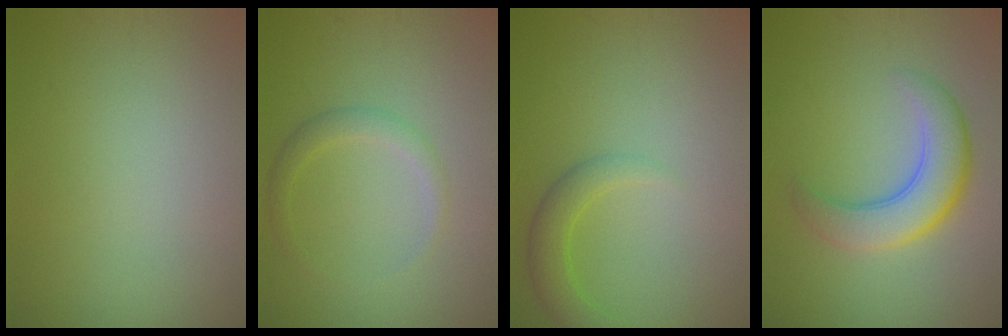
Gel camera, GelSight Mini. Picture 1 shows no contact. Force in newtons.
{"total": 1.7, "press": 1.7, "slide": 0.1}
{"total": 2.7, "press": 2.7, "slide": 0.2}
{"total": 5.2, "press": 5.2, "slide": 0.3}